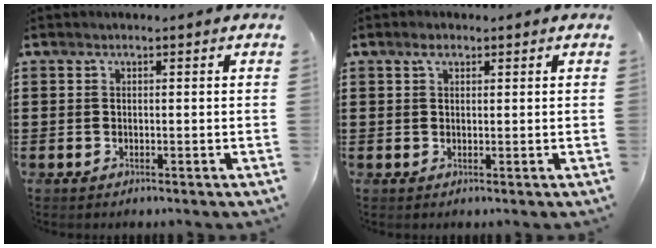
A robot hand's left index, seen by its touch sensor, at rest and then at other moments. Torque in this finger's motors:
{"motor_torque": [0.31, -0.23, 0.01, 0.03]}